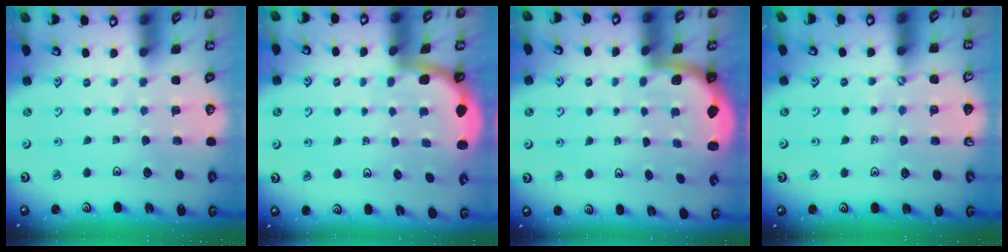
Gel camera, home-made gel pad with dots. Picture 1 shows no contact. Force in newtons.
{"total": 1.8, "press": 1.8, "slide": 0.1}
{"total": 2.0, "press": 1.9, "slide": 0.5}
{"total": 1.6, "press": 1.6, "slide": 0.1}